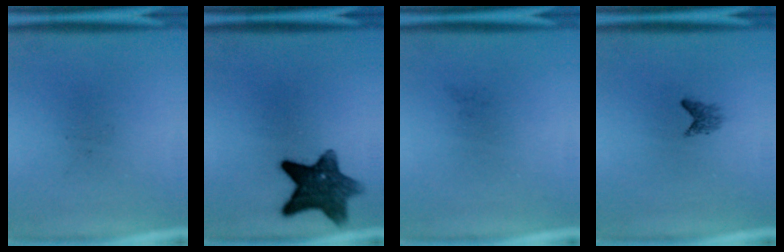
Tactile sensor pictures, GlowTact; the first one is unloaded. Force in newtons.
{"total": 10.1}
{"total": 0.0}
{"total": 1.4}